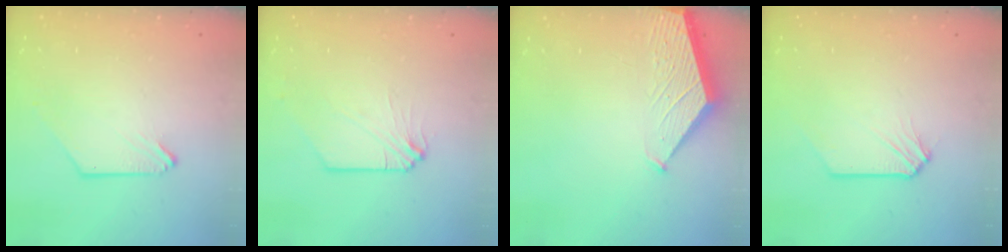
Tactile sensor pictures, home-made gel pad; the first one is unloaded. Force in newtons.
{"total": 0.0}
{"total": 1.5, "press": 1.4, "slide": 0.2}
{"total": 0.0}